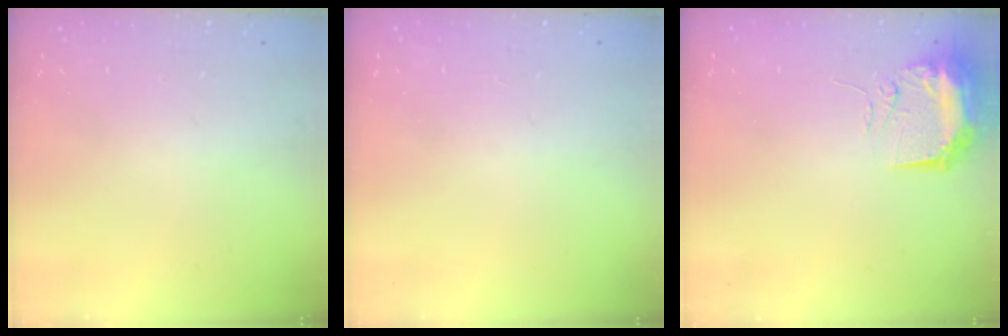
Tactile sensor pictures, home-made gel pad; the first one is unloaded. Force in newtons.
{"total": 0.0}
{"total": 10.0, "press": 9.9, "slide": 1.6}